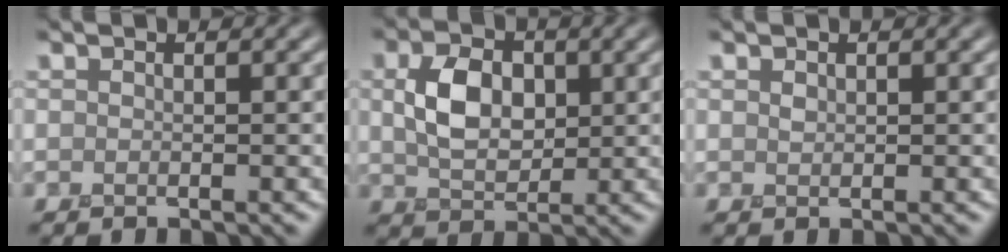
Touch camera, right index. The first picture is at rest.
{"total": 4.4, "force": [0.2, 3.1, 3.1], "torque": [-0.067, -0.005, 0.000]}
{"total": 0.5, "force": [0.3, 0.4, 0.3], "torque": [-0.007, -0.003, 0.006]}